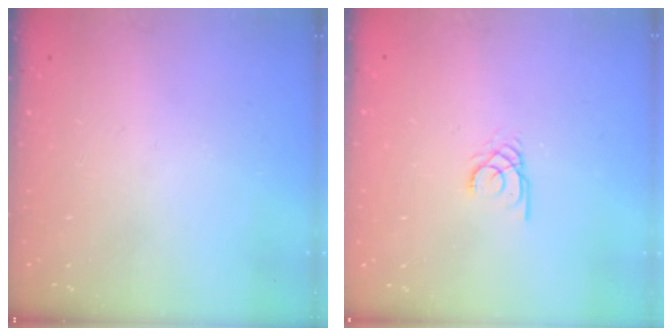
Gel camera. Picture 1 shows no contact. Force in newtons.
{"total": 2.0, "press": 2.0, "slide": 0.2}